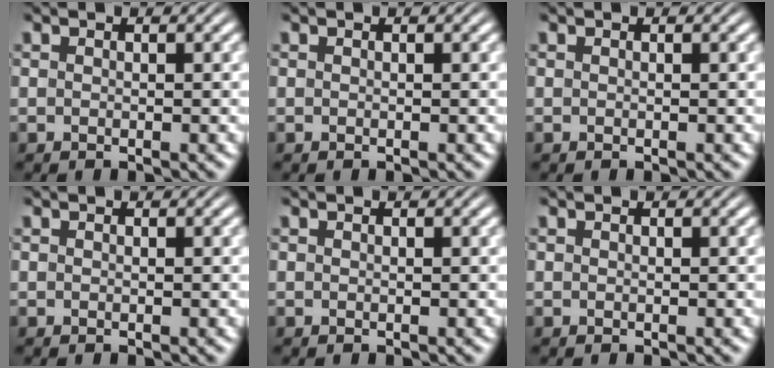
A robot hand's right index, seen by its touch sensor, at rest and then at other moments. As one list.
[{"total": 0.0}, {"total": 0.0}, {"total": 0.0}, {"total": 0.0}, {"total": 0.0}]